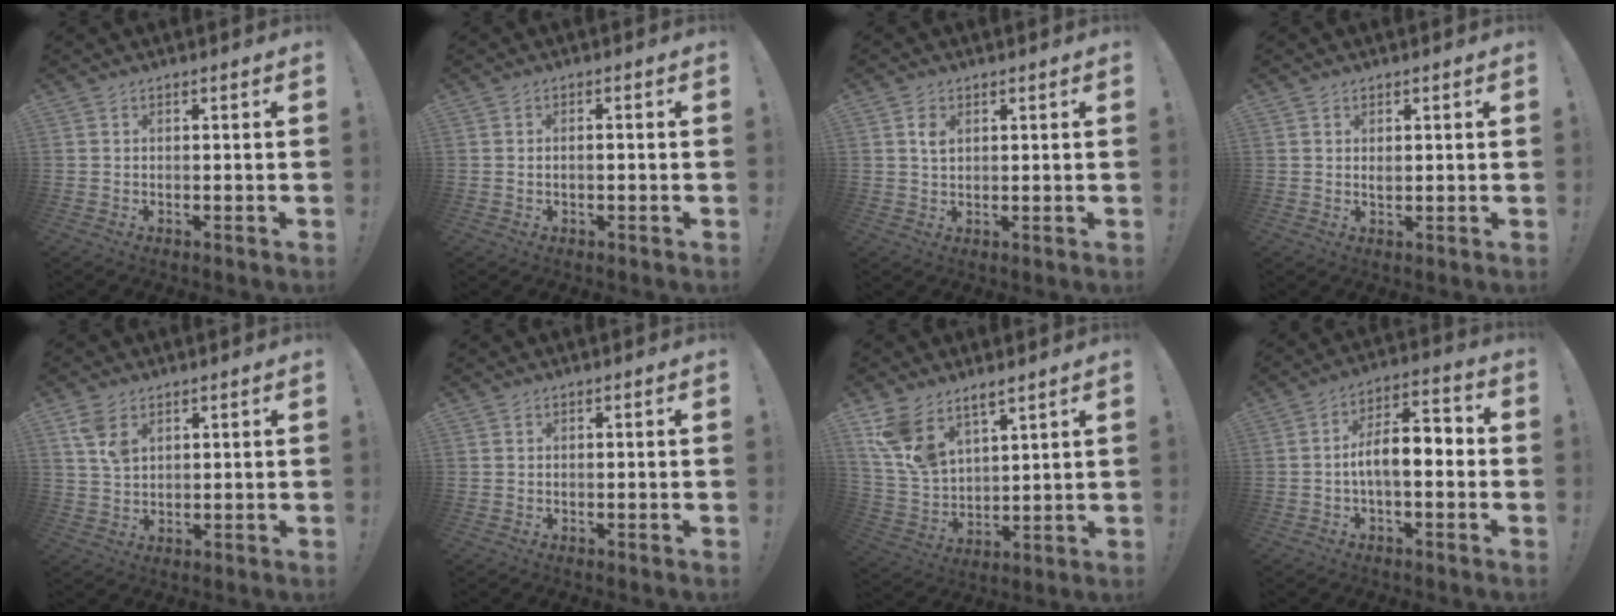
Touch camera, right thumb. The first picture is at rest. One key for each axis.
{"total": 1.1, "fx": -0.4, "fy": 0.4, "fz": 1.0, "tx": -0.019, "ty": 0.004, "tz": -0.007}
{"total": 2.9, "fx": 1.2, "fy": 1.9, "fz": 1.9, "tx": -0.024, "ty": -0.003, "tz": 0.019}
{"total": 1.1, "fx": 0.8, "fy": 0.7, "fz": 0.5, "tx": 0.004, "ty": -0.006, "tz": 0.012}
{"total": 6.1, "fx": 3.2, "fy": 3.6, "fz": 3.8, "tx": -0.065, "ty": -0.011, "tz": 0.061}
{"total": 0.0}
{"total": 11.2, "fx": 8.5, "fy": 5.6, "fz": 4.8, "tx": -0.108, "ty": -0.047, "tz": 0.169}
{"total": 9.6, "fx": -1.6, "fy": 4.1, "fz": 8.5, "tx": -0.142, "ty": 0.011, "tz": -0.028}